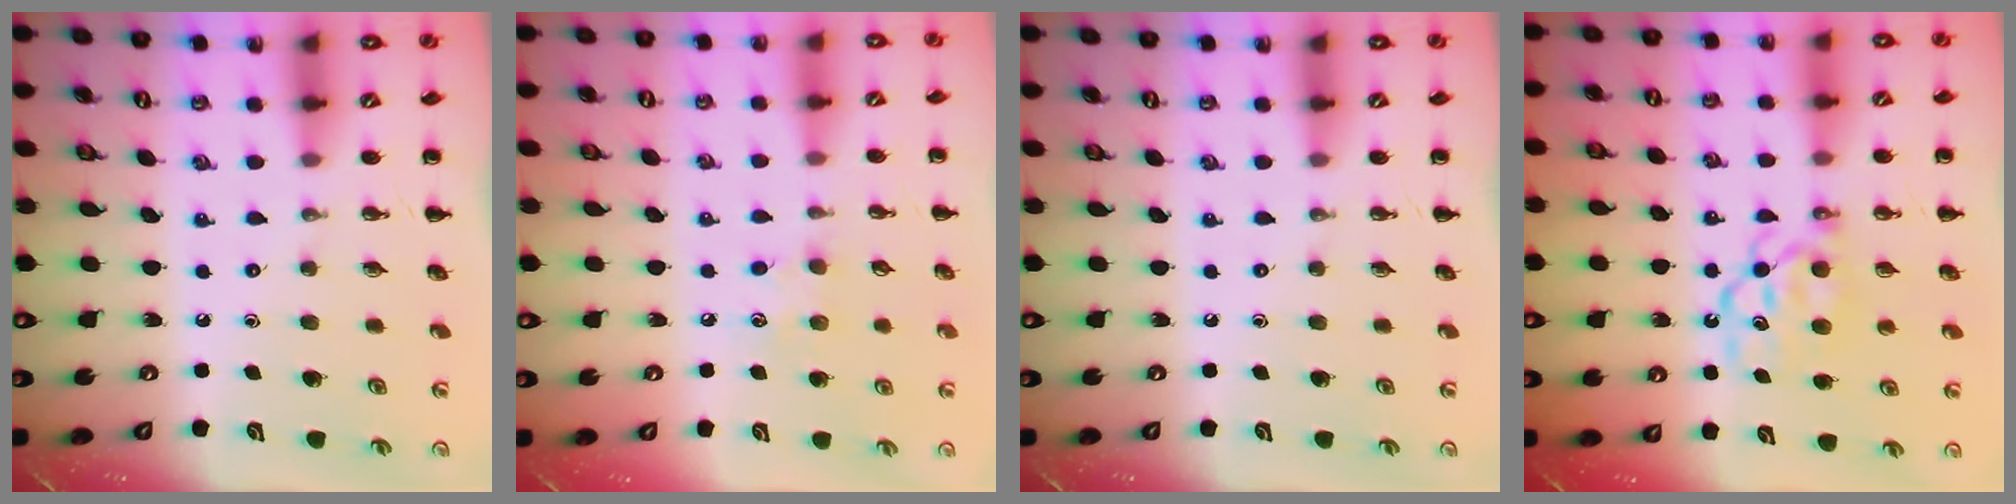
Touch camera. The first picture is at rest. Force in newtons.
{"total": 6.7, "press": 6.5, "slide": 1.7}
{"total": 0.0}
{"total": 8.5, "press": 8.4, "slide": 1.1}